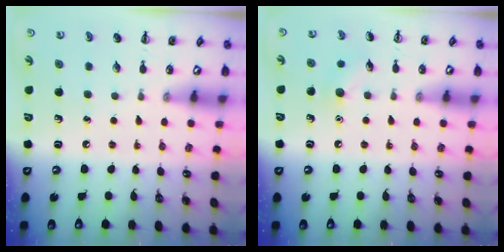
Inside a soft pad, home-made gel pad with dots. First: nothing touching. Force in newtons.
{"total": 6.4, "press": 6.1, "slide": 1.9}